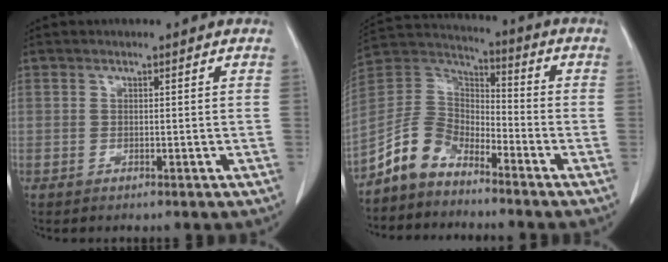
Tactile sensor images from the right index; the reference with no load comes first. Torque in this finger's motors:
{"motor_torque": [-0.31, -0.24, -0.23, -0.14]}